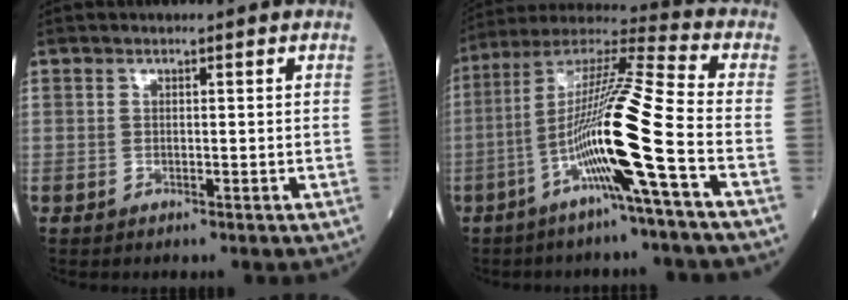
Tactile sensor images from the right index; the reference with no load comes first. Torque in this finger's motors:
{"motor_torque": [2.14, 0.00, 1.05, 0.21]}